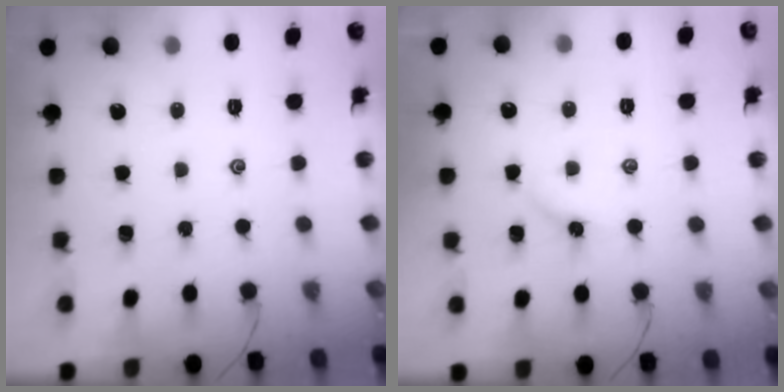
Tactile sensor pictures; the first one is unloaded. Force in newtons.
{"total": 2.5, "press": 2.4, "slide": 0.6}